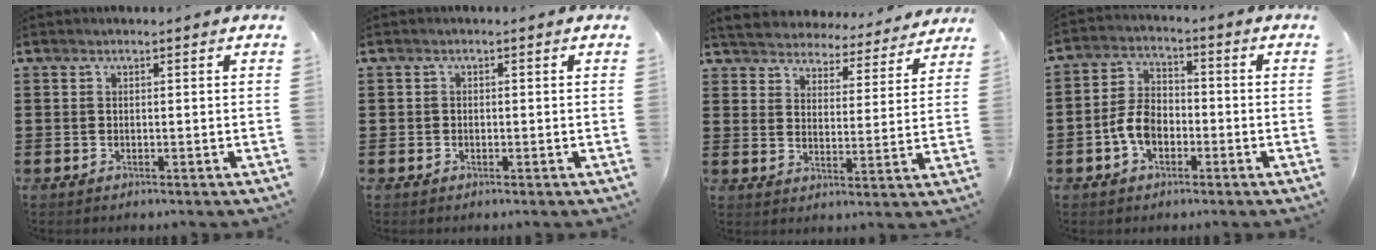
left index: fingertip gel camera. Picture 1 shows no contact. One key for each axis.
{"total": 0.5, "fx": -0.2, "fy": 0.5, "fz": 0.2, "tx": -0.005, "ty": 0.001, "tz": -0.004}
{"total": 4.7, "fx": 4.6, "fy": 0.1, "fz": -0.8, "tx": -0.016, "ty": -0.042, "tz": 0.077}
{"total": 5.9, "fx": -2.1, "fy": 3.8, "fz": 4.0, "tx": -0.100, "ty": 0.003, "tz": -0.046}